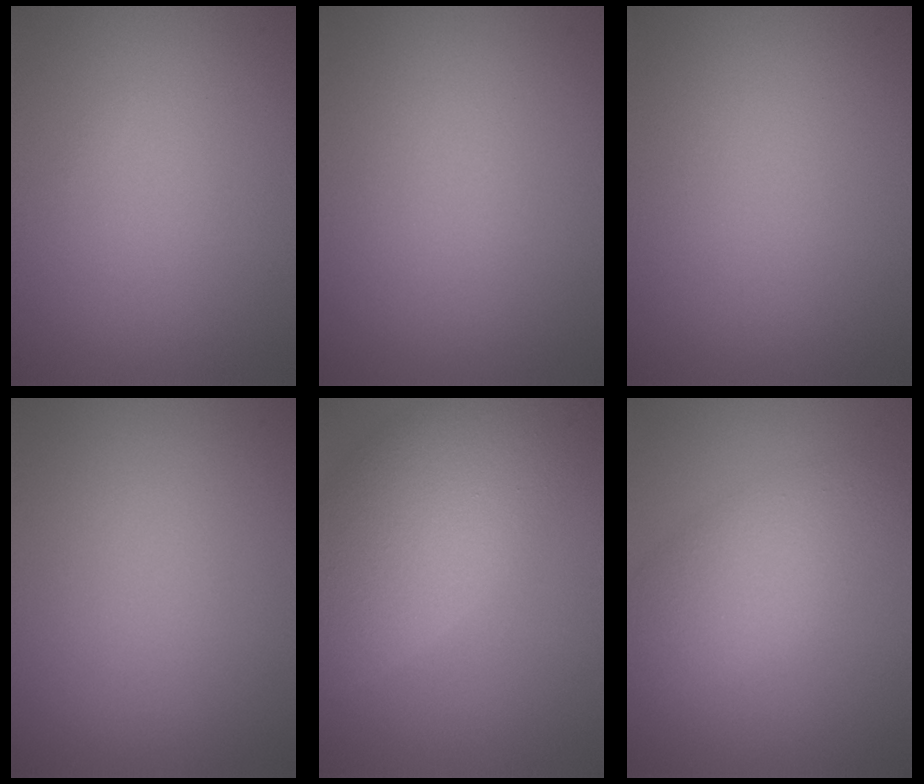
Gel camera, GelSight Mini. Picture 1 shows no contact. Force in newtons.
{"total": 0.0}
{"total": 0.0}
{"total": 0.0}
{"total": 9.9, "press": 9.9, "slide": 0.7}
{"total": 4.6, "press": 4.6, "slide": 0.0}